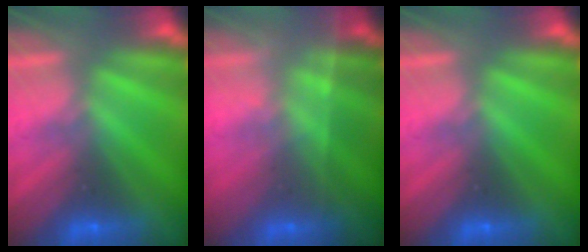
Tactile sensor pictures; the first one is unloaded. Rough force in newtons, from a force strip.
{"total": 1.7}
{"total": 0.0}